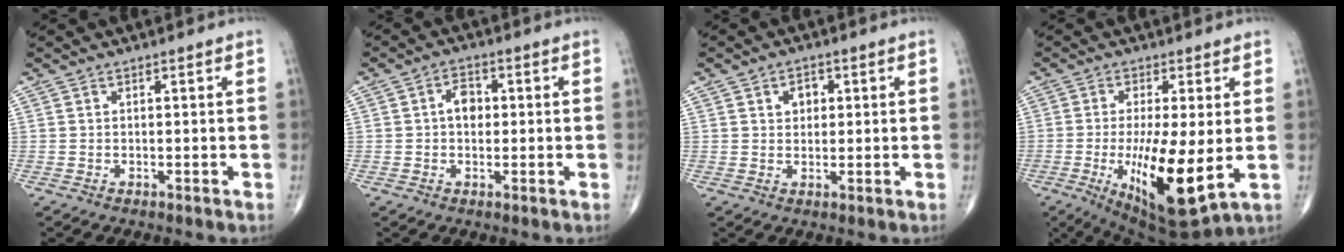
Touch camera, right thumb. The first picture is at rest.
{"total": 4.1, "force": [0.3, 2.8, 2.9], "torque": [-0.035, 0.011, 0.000]}
{"total": 3.4, "force": [1.0, 2.6, 1.9], "torque": [-0.013, -0.001, 0.014]}
{"total": 15.2, "force": [-2.4, 4.2, 14.4], "torque": [-0.259, -0.031, -0.028]}